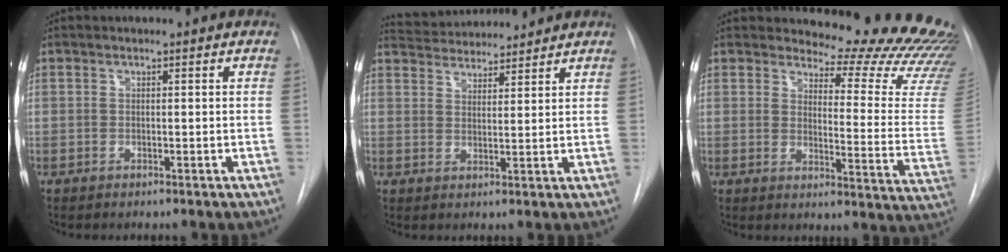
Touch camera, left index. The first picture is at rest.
{"total": 9.4, "force": [9.0, 1.5, 2.0], "torque": [-0.040, 0.024, 0.140]}
{"total": 21.8, "force": [21.3, 2.6, 3.8], "torque": [-0.027, -0.168, 0.223]}